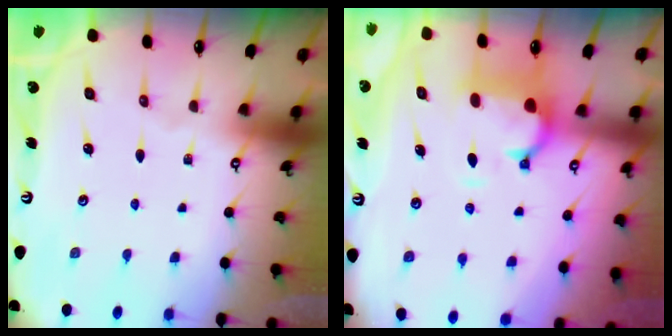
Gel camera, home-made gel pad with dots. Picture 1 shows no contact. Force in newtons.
{"total": 1.4, "press": 0.7, "slide": 1.2}